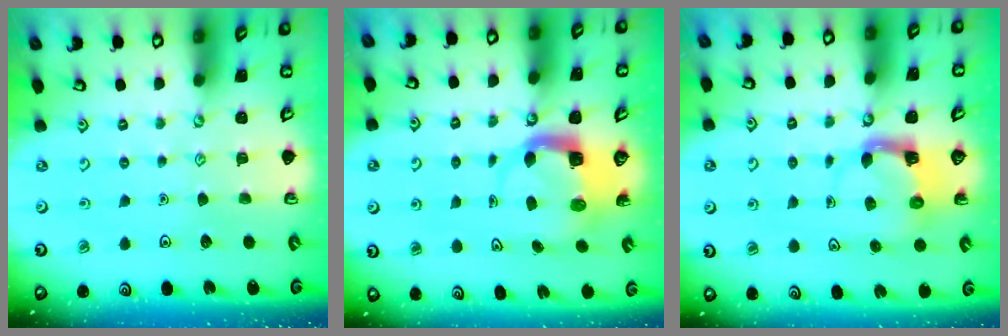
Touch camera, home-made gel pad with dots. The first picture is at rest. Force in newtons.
{"total": 5.2, "press": 5.1, "slide": 0.8}
{"total": 3.9, "press": 3.8, "slide": 0.7}